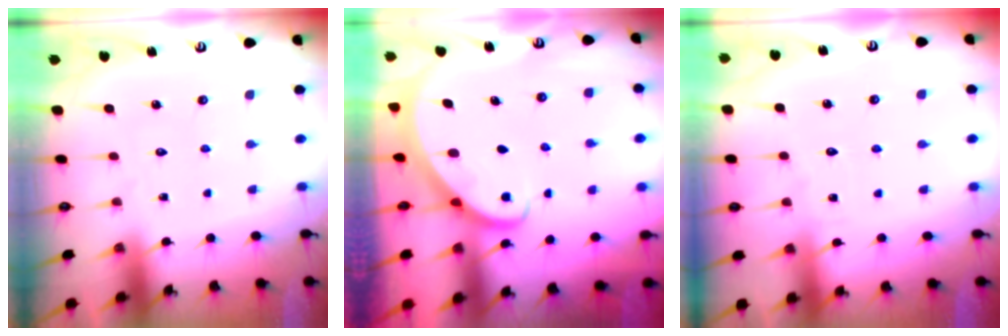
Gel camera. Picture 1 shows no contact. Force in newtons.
{"total": 2.9, "press": 2.9, "slide": 0.2}
{"total": 1.5, "press": 1.5, "slide": 0.2}